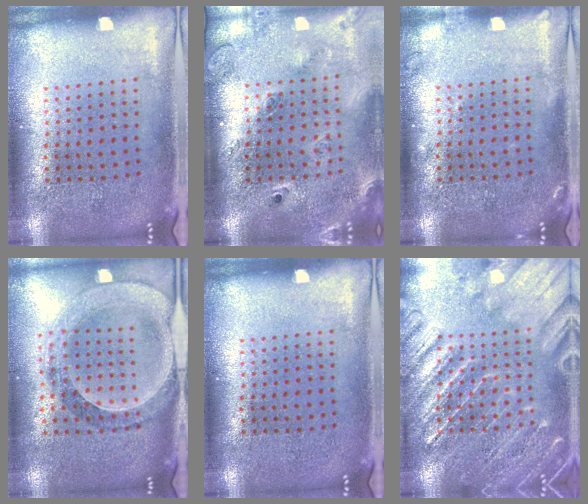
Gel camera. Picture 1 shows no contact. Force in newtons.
{"total": 2.5, "press": 1.8, "slide": 1.7}
{"total": 1.0, "press": 1.0, "slide": 0.3}
{"total": 1.5, "press": 1.5, "slide": 0.4}
{"total": 0.0}
{"total": 4.9, "press": 4.9, "slide": 0.7}